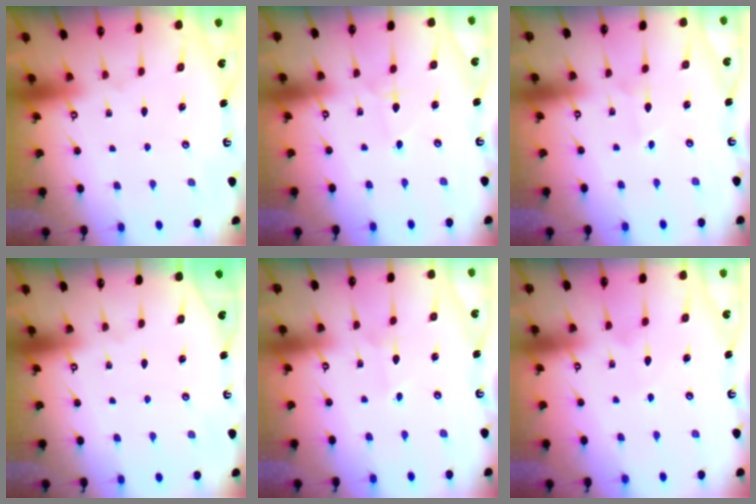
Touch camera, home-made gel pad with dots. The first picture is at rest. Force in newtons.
{"total": 1.6, "press": 1.6, "slide": 0.2}
{"total": 1.9, "press": 1.9, "slide": 0.1}
{"total": 0.0}
{"total": 1.9, "press": 1.9, "slide": 0.1}
{"total": 4.6, "press": 4.6, "slide": 0.5}